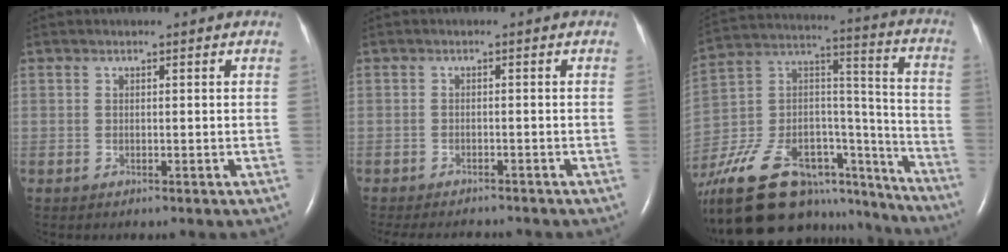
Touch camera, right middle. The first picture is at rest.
{"total": 6.7, "force": [-6.2, 1.3, 2.1], "torque": [-0.027, -0.007, -0.083]}
{"total": 34.2, "force": [-25.7, 14.1, 17.8], "torque": [-0.342, 0.004, -0.390]}